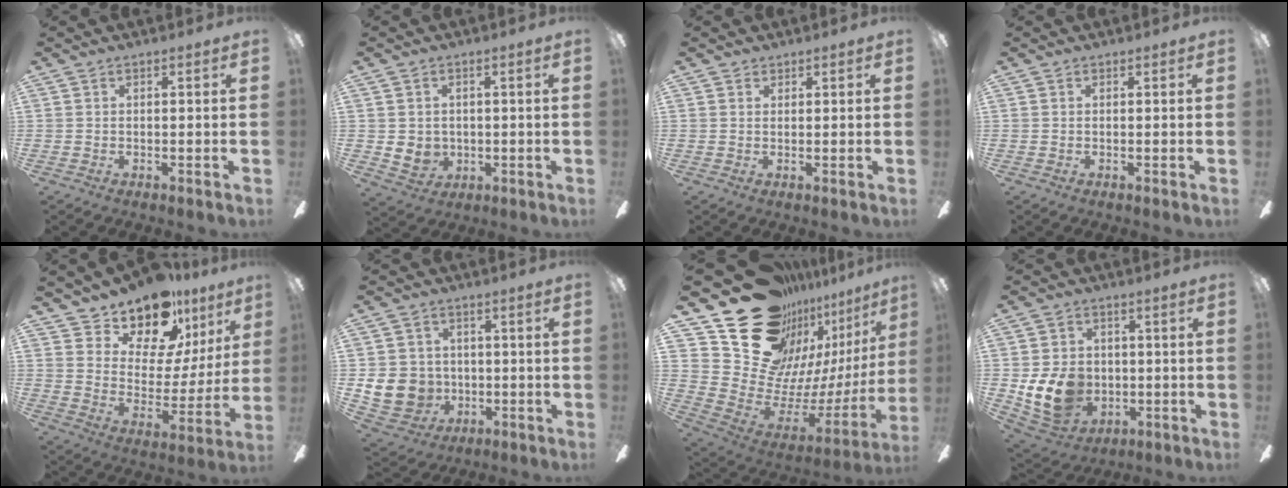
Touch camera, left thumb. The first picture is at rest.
{"total": 4.9, "force": [0.7, 4.6, 1.7], "torque": [-0.037, -0.007, 0.012]}
{"total": 1.1, "force": [0.9, 0.6, 0.1], "torque": [0.006, -0.003, 0.015]}
{"total": 0.0}
{"total": 15.8, "force": [13.3, 7.0, 4.8], "torque": [-0.085, -0.109, 0.238]}
{"total": 10.7, "force": [-0.9, 10.1, 3.5], "torque": [-0.108, 0.012, -0.007]}
{"total": 23.6, "force": [16.5, 14.3, 9.0], "torque": [-0.134, -0.126, 0.337]}
{"total": 13.2, "force": [-2.0, 10.9, 7.1], "torque": [-0.157, 0.008, -0.031]}